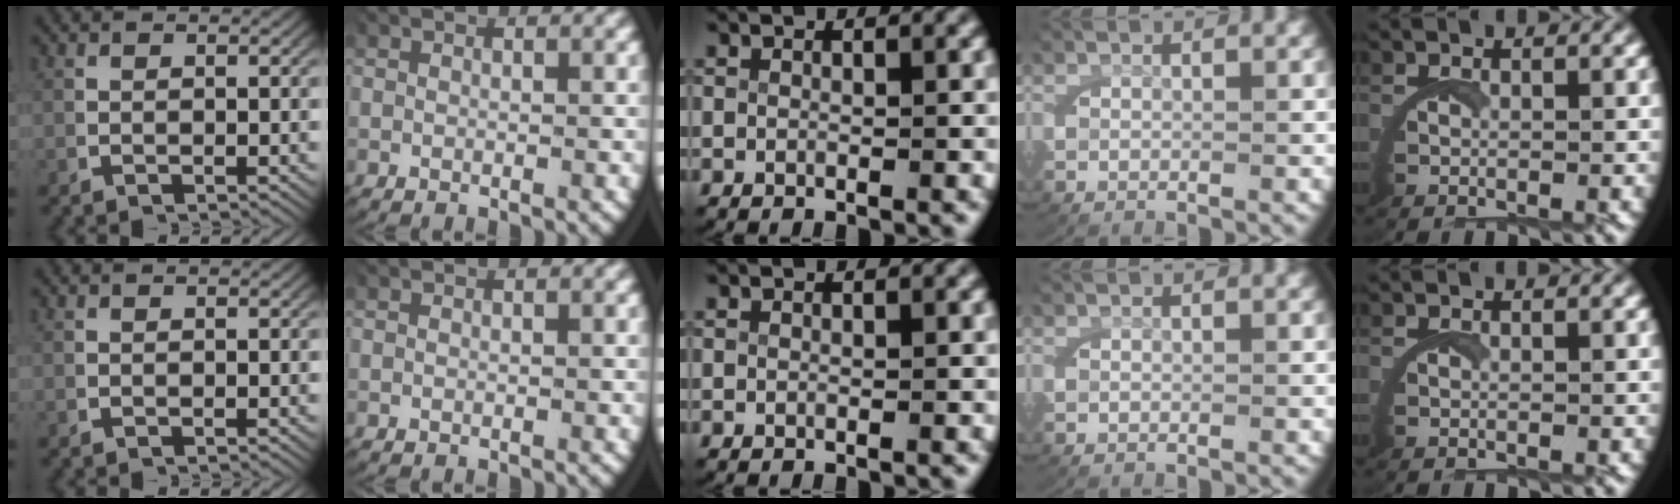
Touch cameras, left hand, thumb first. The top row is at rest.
{}